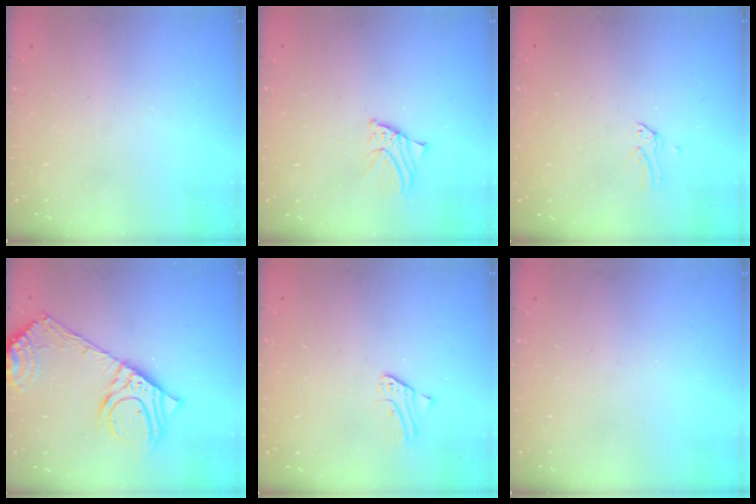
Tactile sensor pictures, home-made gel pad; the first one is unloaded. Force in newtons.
{"total": 2.4, "press": 2.4, "slide": 0.2}
{"total": 0.0}
{"total": 17.2, "press": 16.8, "slide": 3.3}
{"total": 2.3, "press": 2.3, "slide": 0.2}
{"total": 0.0}